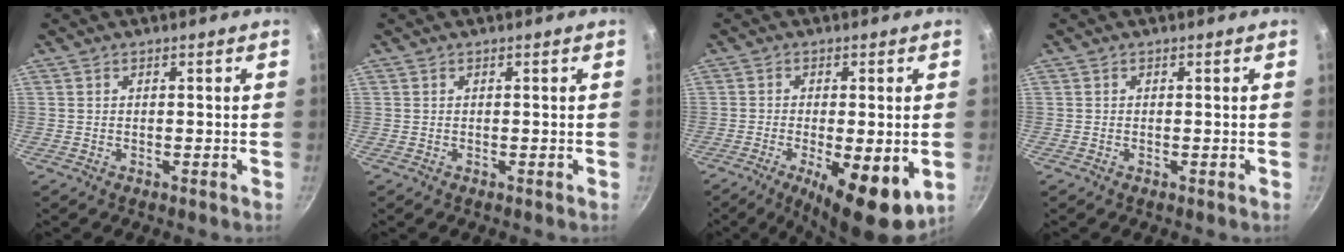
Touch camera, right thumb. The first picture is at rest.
{"total": 0.0}
{"total": 12.3, "force": [-3.9, 4.0, 11.0], "torque": [-0.163, -0.006, -0.051]}
{"total": 0.0}